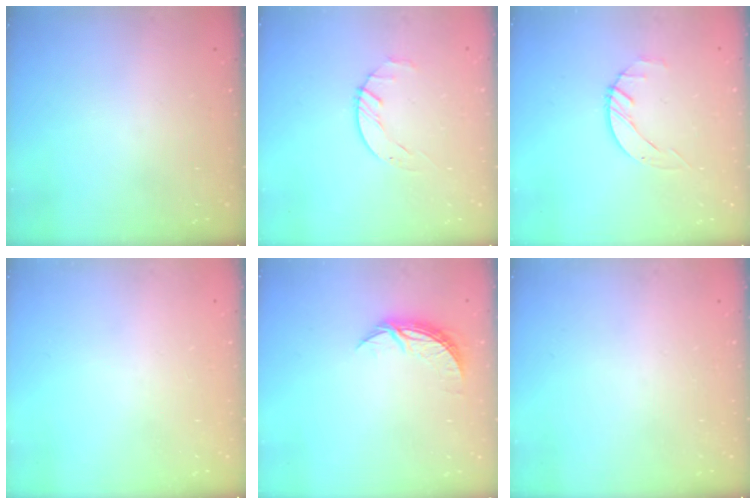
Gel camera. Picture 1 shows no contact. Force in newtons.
{"total": 1.8, "press": 1.7, "slide": 0.3}
{"total": 2.0, "press": 2.0, "slide": 0.3}
{"total": 0.0}
{"total": 6.7, "press": 6.7, "slide": 0.4}
{"total": 0.0}